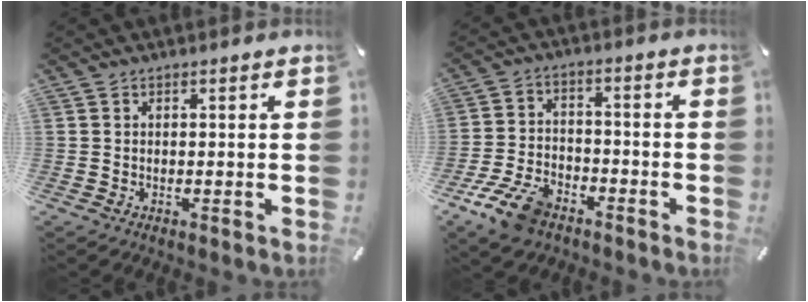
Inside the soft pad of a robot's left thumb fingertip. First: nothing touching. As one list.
[{"total": 10.7, "force": [-6.9, 5.8, 5.7], "torque": [-0.109, 0.038, -0.125]}]